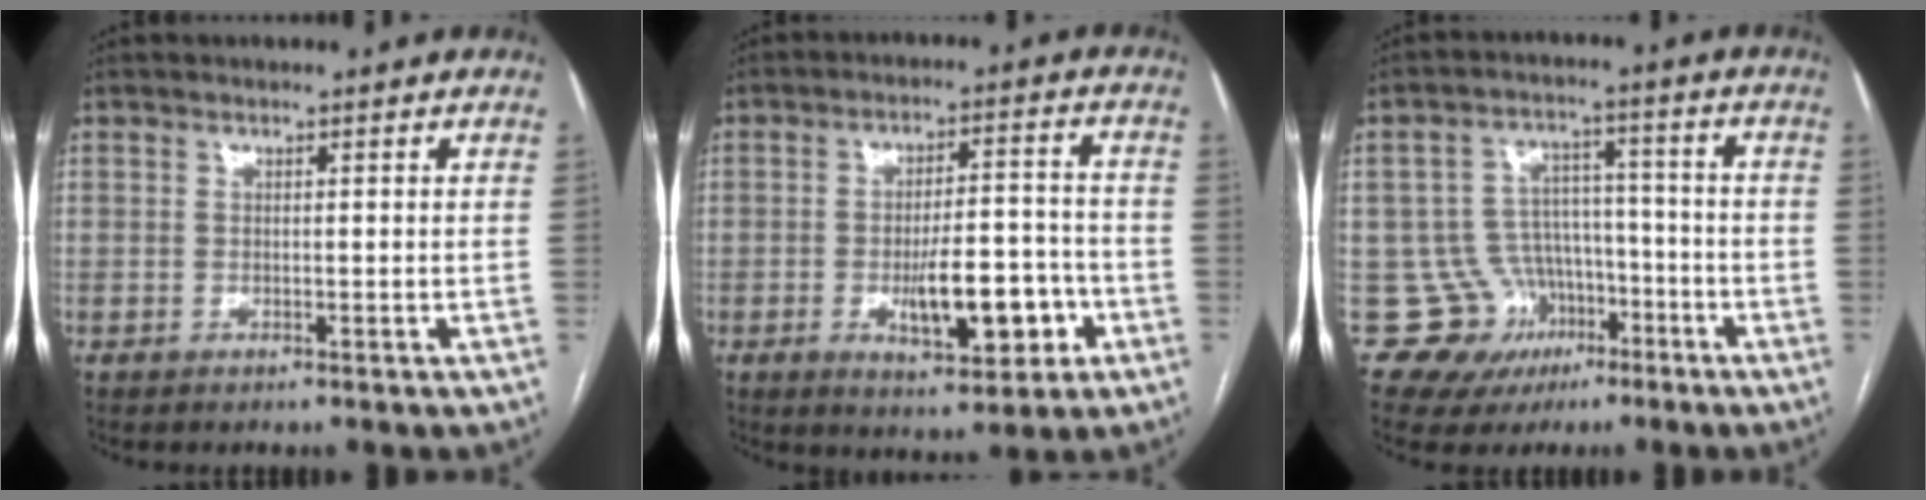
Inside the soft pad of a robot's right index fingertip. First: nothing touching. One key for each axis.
{"total": 10.8, "fx": -3.5, "fy": 3.5, "fz": 9.6, "tx": -0.148, "ty": 0.011, "tz": -0.046}
{"total": 10.7, "fx": -4.6, "fy": 9.6, "fz": 0.8, "tx": -0.011, "ty": 0.056, "tz": -0.055}